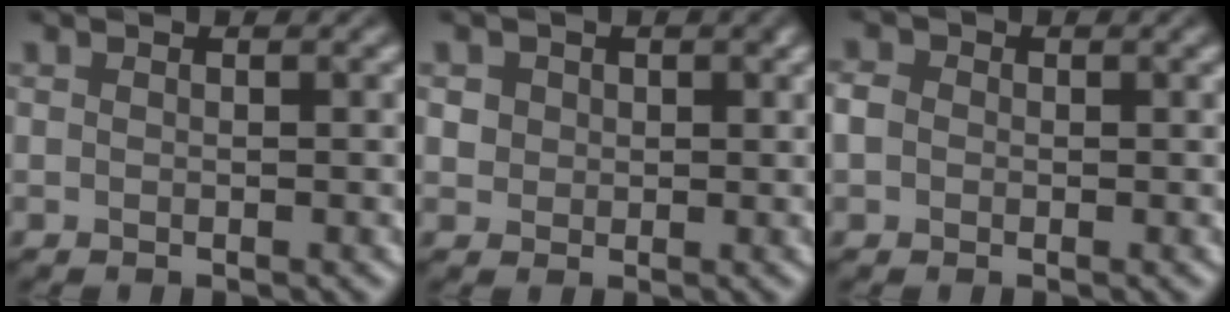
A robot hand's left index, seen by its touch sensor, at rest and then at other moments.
{"total": 1.3, "force": [0.0, 1.3, 0.3], "torque": [-0.006, -0.002, 0.014]}
{"total": 1.4, "force": [-0.7, 1.2, 0.4], "torque": [-0.009, 0.007, -0.010]}